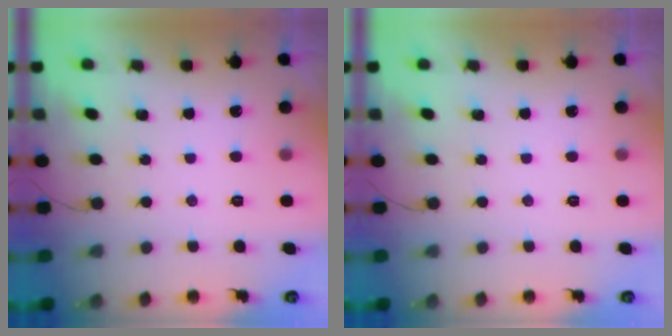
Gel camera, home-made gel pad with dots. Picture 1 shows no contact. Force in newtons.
{"total": 0.0}